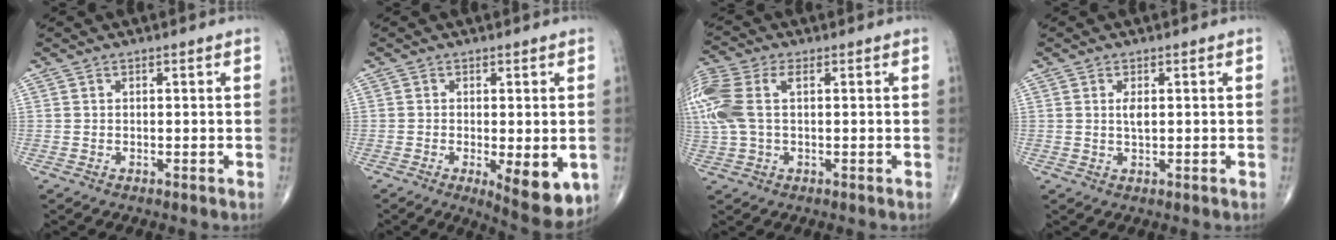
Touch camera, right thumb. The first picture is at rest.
{"total": 10.8, "force": [-3.1, 3.8, 9.7], "torque": [-0.126, -0.021, -0.035]}
{"total": 12.4, "force": [2.4, 7.0, 9.9], "torque": [-0.282, 0.025, 0.048]}
{"total": 1.7, "force": [0.4, 0.6, 1.6], "torque": [-0.029, -0.005, 0.008]}